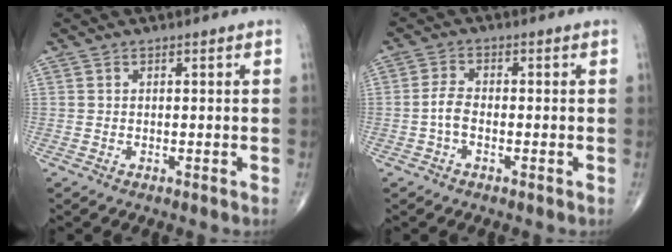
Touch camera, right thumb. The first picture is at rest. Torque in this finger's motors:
{"motor_torque": [-0.05, -0.20, 0.49, -0.03, 0.02]}